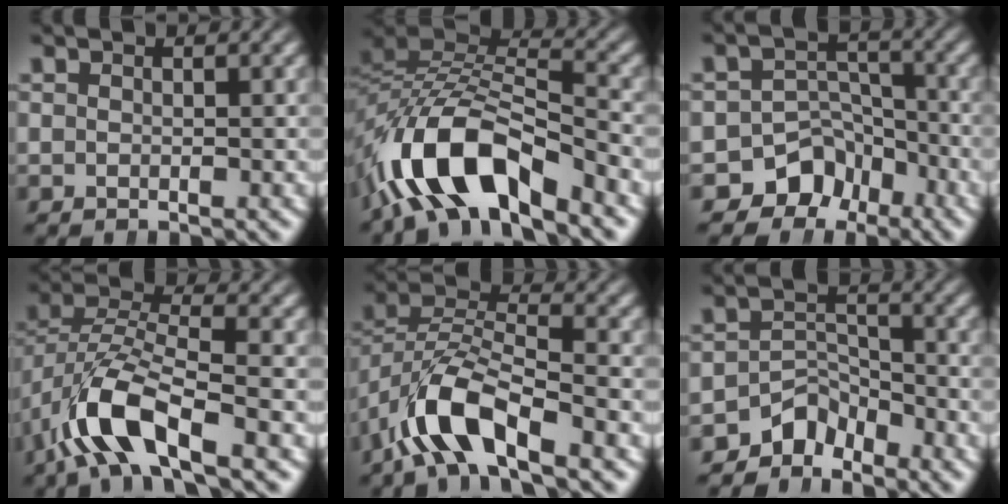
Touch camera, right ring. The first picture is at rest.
{"total": 9.3, "force": [-2.7, 5.6, 6.9], "torque": [-0.153, -0.031, -0.039]}
{"total": 8.8, "force": [-4.4, 7.2, 2.5], "torque": [-0.038, -0.025, -0.076]}
{"total": 6.3, "force": [-1.6, 3.7, 4.9], "torque": [-0.120, -0.019, -0.017]}
{"total": 6.1, "force": [-2.0, 3.8, 4.3], "torque": [-0.109, -0.020, -0.028]}
{"total": 5.3, "force": [-3.6, 3.4, 1.9], "torque": [-0.030, -0.014, -0.064]}